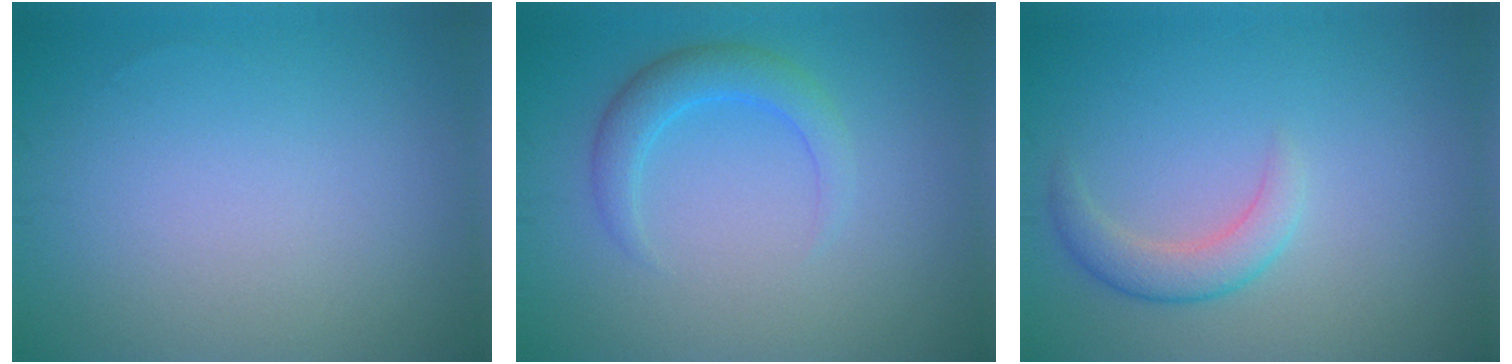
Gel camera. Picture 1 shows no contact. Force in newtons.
{"total": 2.8, "press": 2.8, "slide": 0.2}
{"total": 2.5, "press": 2.5, "slide": 0.2}